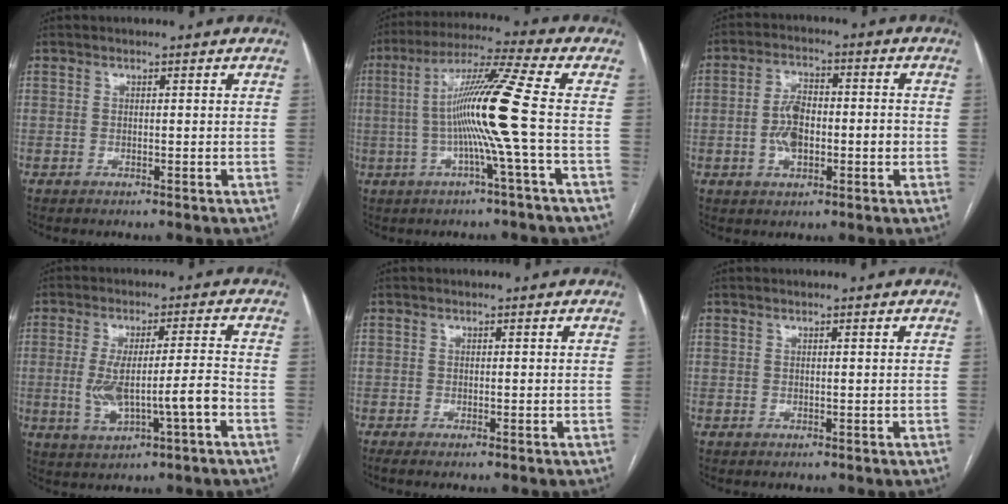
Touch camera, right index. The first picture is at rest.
{"total": 12.5, "force": [-1.1, -2.5, 12.2], "torque": [-0.226, 0.009, -0.024]}
{"total": 7.2, "force": [-1.2, 3.5, 6.2], "torque": [-0.128, 0.017, -0.020]}
{"total": 8.9, "force": [-2.2, 1.3, 8.5], "torque": [-0.165, 0.010, -0.029]}
{"total": 1.3, "force": [-1.0, -0.2, 0.8], "torque": [-0.014, 0.000, -0.017]}
{"total": 0.0}